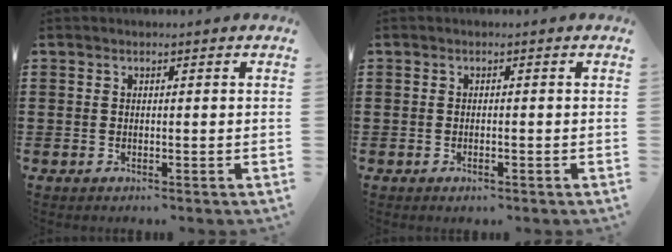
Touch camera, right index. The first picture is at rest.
{"total": 0.7, "force": [-0.5, 0.1, 0.6], "torque": [-0.012, -0.006, -0.007]}